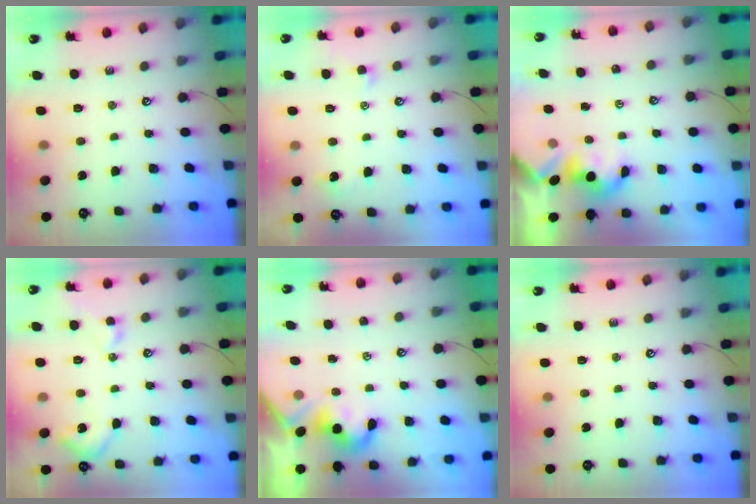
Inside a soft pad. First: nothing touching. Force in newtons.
{"total": 1.5, "press": 1.4, "slide": 0.5}
{"total": 1.8, "press": 1.8, "slide": 0.2}
{"total": 5.2, "press": 5.0, "slide": 1.1}
{"total": 1.9, "press": 1.8, "slide": 0.6}
{"total": 0.0}